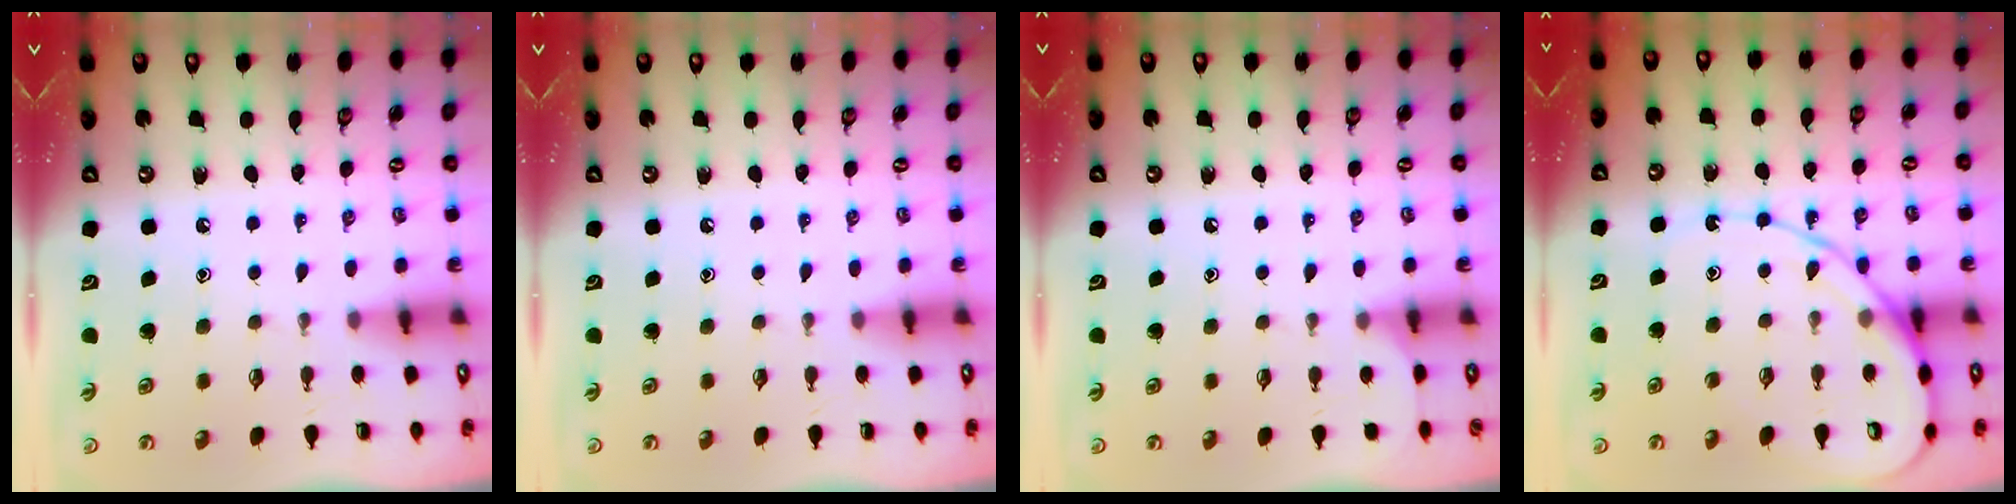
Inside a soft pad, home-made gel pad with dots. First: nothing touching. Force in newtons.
{"total": 0.0}
{"total": 4.2, "press": 4.2, "slide": 0.5}
{"total": 11.9, "press": 11.9, "slide": 1.1}